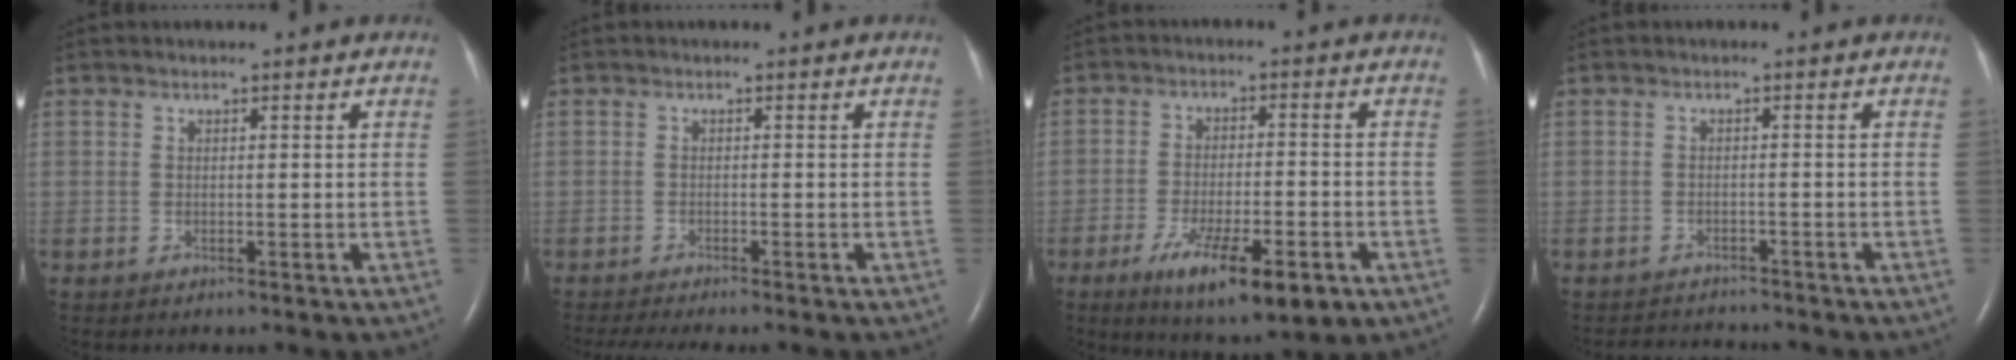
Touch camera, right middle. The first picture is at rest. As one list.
[{"total": 5.4, "force": [-4.6, -0.2, 2.8], "torque": [-0.035, -0.011, -0.072]}, {"total": 11.8, "force": [-6.1, 2.9, 9.7], "torque": [-0.161, -0.020, -0.089]}, {"total": 4.6, "force": [-4.5, 0.9, 0.5], "torque": [-0.009, -0.004, -0.063]}]